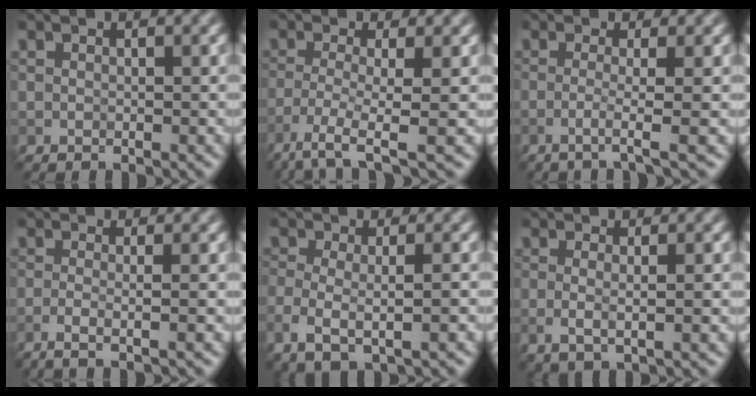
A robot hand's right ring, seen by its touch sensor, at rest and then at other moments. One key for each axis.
{"total": 4.8, "fx": -2.9, "fy": 0.9, "fz": 3.8, "tx": -0.073, "ty": -0.009, "tz": -0.066}
{"total": 2.6, "fx": -0.8, "fy": 0.4, "fz": 2.4, "tx": -0.037, "ty": 0.000, "tz": -0.029}
{"total": 3.2, "fx": -1.1, "fy": 1.3, "fz": 2.8, "tx": -0.023, "ty": -0.002, "tz": -0.033}
{"total": 3.9, "fx": -1.5, "fy": 1.7, "fz": 3.2, "tx": -0.059, "ty": -0.008, "tz": -0.018}
{"total": 2.4, "fx": -0.1, "fy": 0.7, "fz": 2.2, "tx": -0.043, "ty": -0.008, "tz": -0.002}